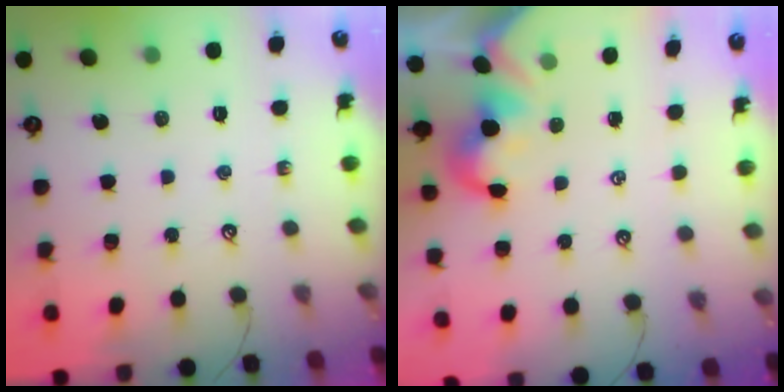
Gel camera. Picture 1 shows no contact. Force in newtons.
{"total": 0.0}